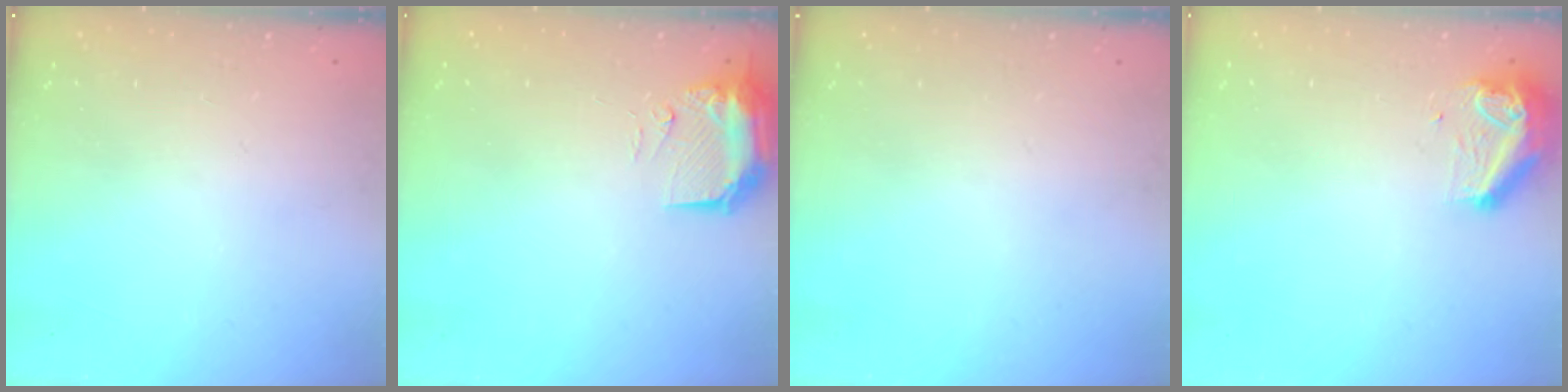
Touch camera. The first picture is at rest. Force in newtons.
{"total": 11.4, "press": 10.0, "slide": 5.4}
{"total": 0.0}
{"total": 9.6, "press": 9.5, "slide": 0.6}